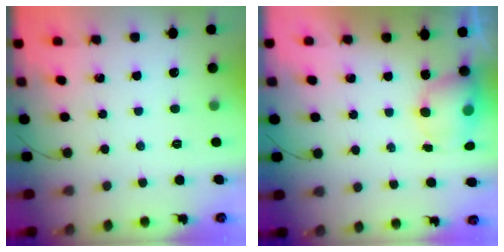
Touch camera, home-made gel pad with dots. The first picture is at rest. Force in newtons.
{"total": 5.8, "press": 5.7, "slide": 0.8}